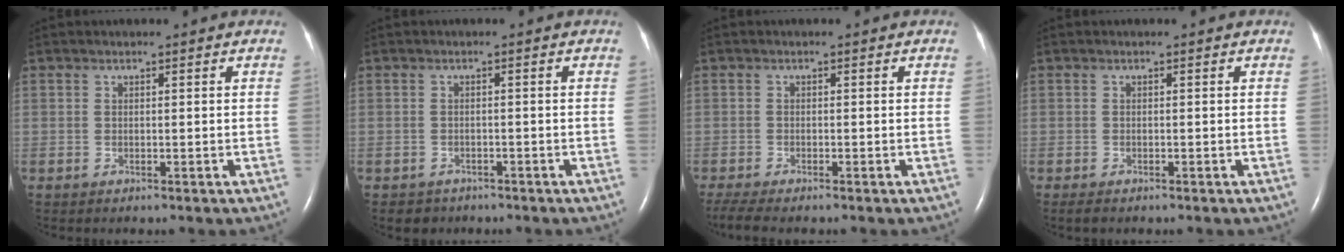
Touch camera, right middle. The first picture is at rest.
{"total": 2.1, "force": [-1.5, 1.5, -0.2], "torque": [-0.006, 0.006, -0.019]}
{"total": 4.8, "force": [-3.9, 0.8, 2.6], "torque": [-0.051, -0.012, -0.064]}
{"total": 1.1, "force": [-0.9, 0.4, 0.6], "torque": [-0.015, -0.003, -0.010]}